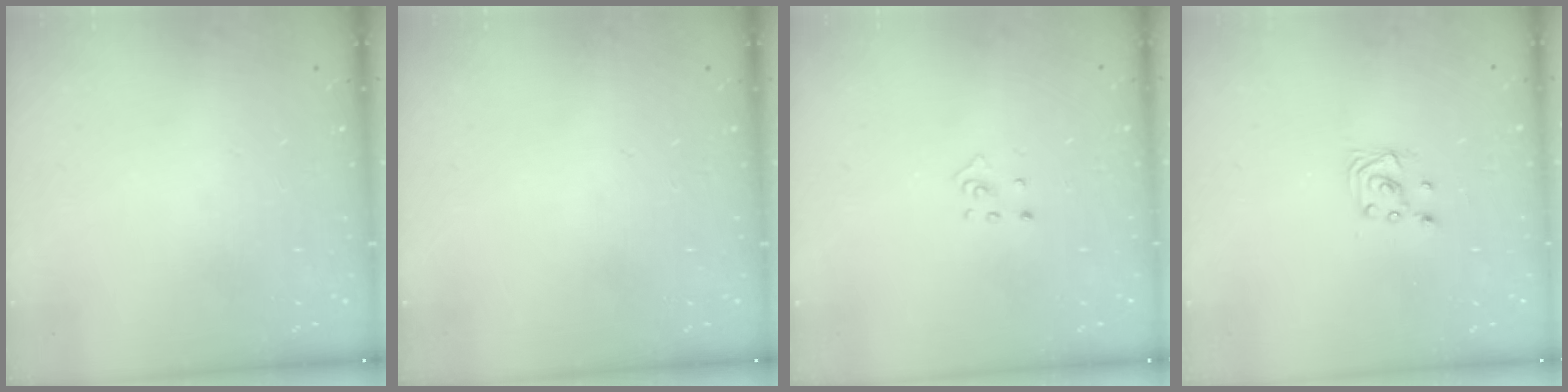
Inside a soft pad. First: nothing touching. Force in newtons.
{"total": 0.0}
{"total": 2.9, "press": 2.9, "slide": 0.3}
{"total": 2.5, "press": 2.5, "slide": 0.2}